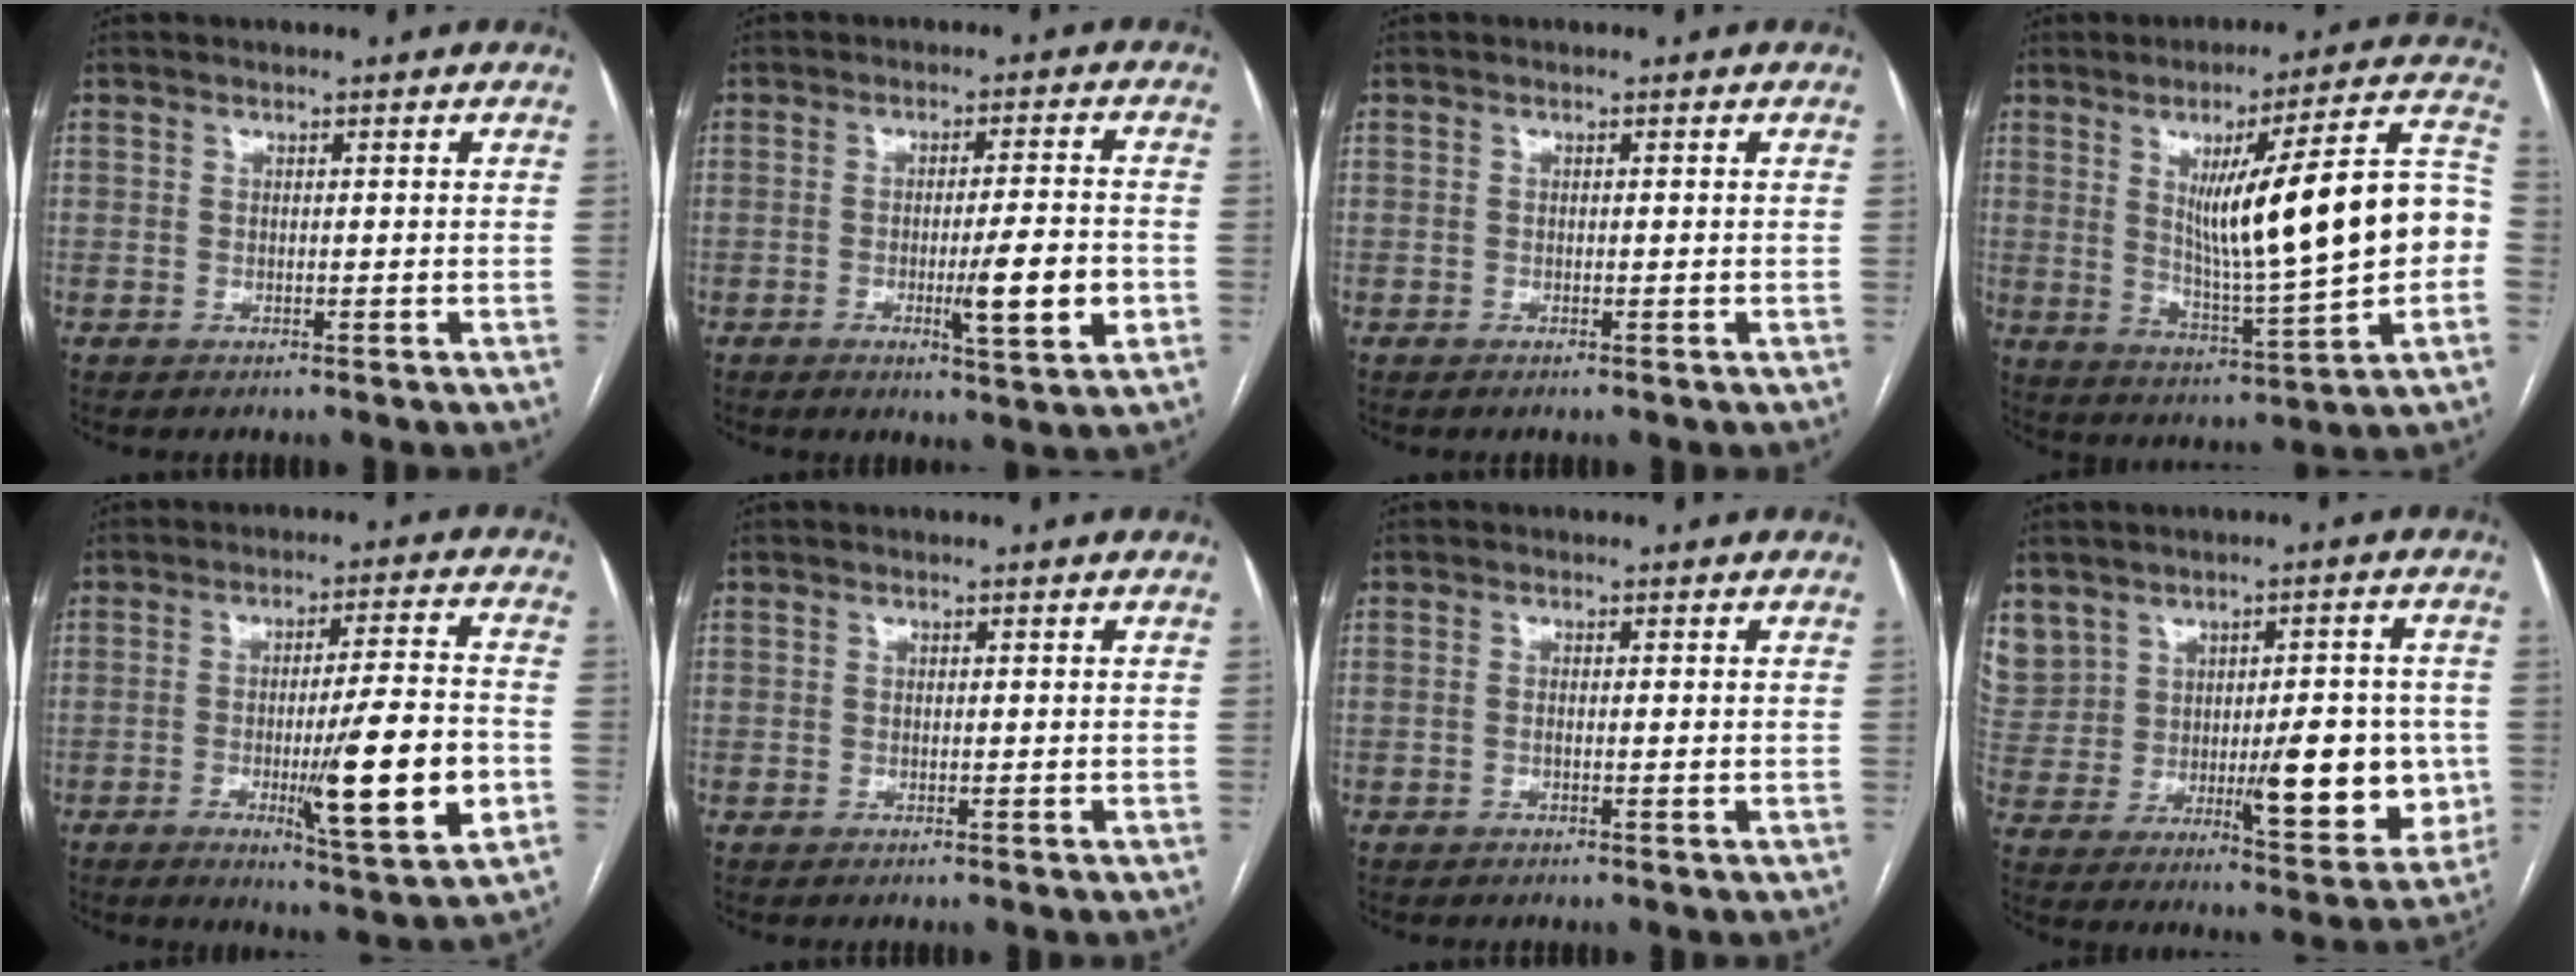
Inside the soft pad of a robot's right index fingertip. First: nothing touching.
{"total": 8.2, "force": [-2.2, 0.4, 7.9], "torque": [-0.117, -0.010, -0.029]}
{"total": 0.0}
{"total": 20.1, "force": [0.9, 1.8, 20.0], "torque": [-0.291, 0.022, 0.020]}
{"total": 14.4, "force": [-3.7, 0.6, 13.9], "torque": [-0.211, -0.018, -0.052]}
{"total": 0.0}
{"total": 0.7, "force": [0.0, 0.1, 0.7], "torque": [-0.015, 0.002, 0.002]}
{"total": 19.2, "force": [2.9, 12.0, 14.7], "torque": [-0.254, 0.023, 0.085]}